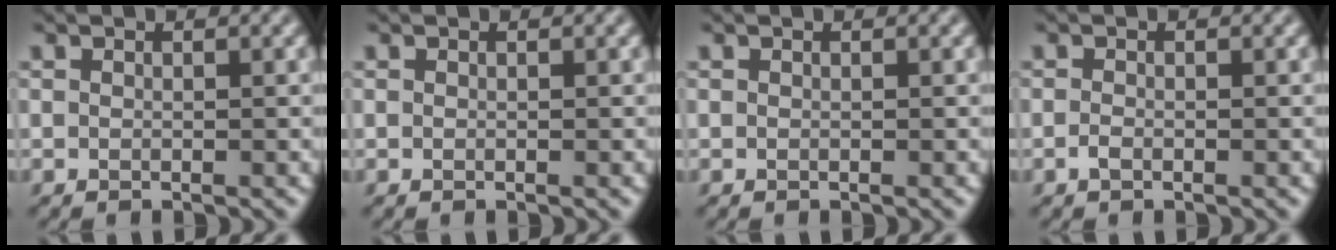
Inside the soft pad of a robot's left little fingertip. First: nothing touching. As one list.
[{"total": 0.0}, {"total": 0.0}, {"total": 0.8, "force": [-0.5, 0.4, 0.6], "torque": [-0.016, 0.000, -0.009]}]